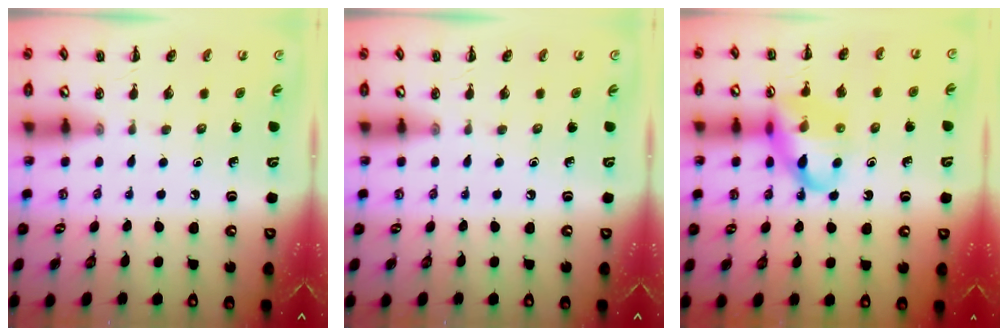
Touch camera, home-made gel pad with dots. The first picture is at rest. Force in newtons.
{"total": 0.0}
{"total": 14.7, "press": 14.4, "slide": 2.8}